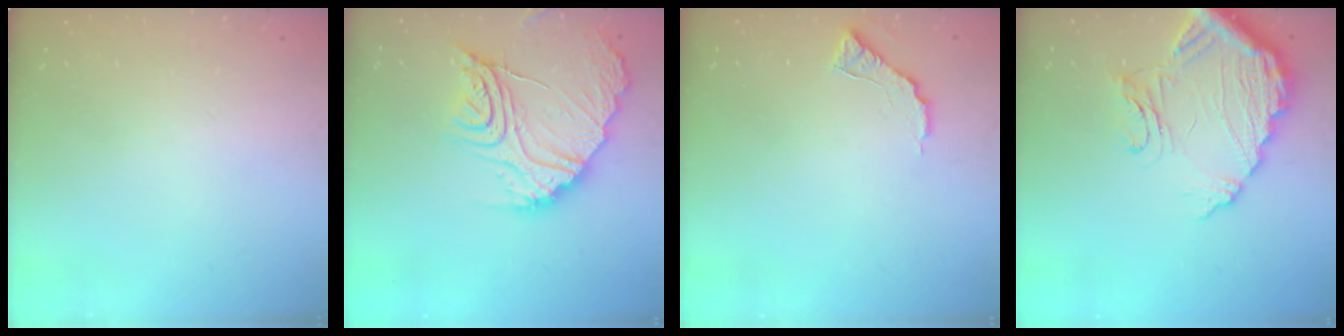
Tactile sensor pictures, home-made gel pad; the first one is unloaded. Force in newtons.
{"total": 18.5, "press": 18.4, "slide": 1.9}
{"total": 7.3, "press": 7.3, "slide": 0.4}
{"total": 14.9, "press": 14.9, "slide": 1.4}